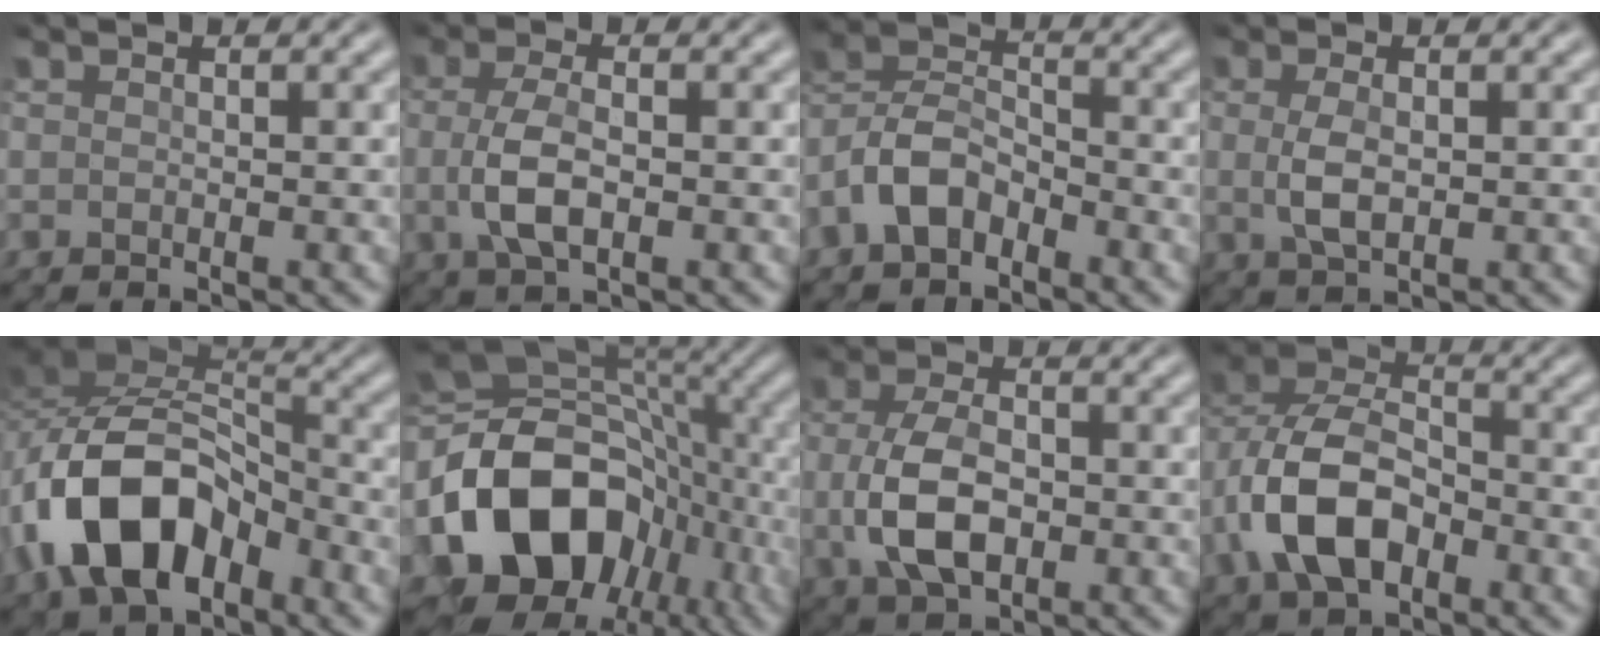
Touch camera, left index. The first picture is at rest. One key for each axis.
{"total": 4.0, "fx": -0.5, "fy": 1.7, "fz": 3.6, "tx": -0.090, "ty": -0.001, "tz": -0.007}
{"total": 5.3, "fx": -3.0, "fy": 3.1, "fz": 3.2, "tx": -0.073, "ty": 0.012, "tz": -0.067}
{"total": 2.8, "fx": 0.2, "fy": 1.2, "fz": 2.5, "tx": -0.063, "ty": 0.004, "tz": 0.009}
{"total": 10.4, "fx": -4.6, "fy": 5.9, "fz": 7.2, "tx": -0.142, "ty": 0.013, "tz": -0.088}
{"total": 14.3, "fx": -3.4, "fy": 10.5, "fz": 9.1, "tx": -0.171, "ty": -0.004, "tz": -0.060}
{"total": 6.3, "fx": -0.9, "fy": 3.6, "fz": 5.0, "tx": -0.117, "ty": 0.000, "tz": -0.016}
{"total": 8.3, "fx": -2.8, "fy": 5.0, "fz": 6.1, "tx": -0.127, "ty": 0.013, "tz": -0.058}